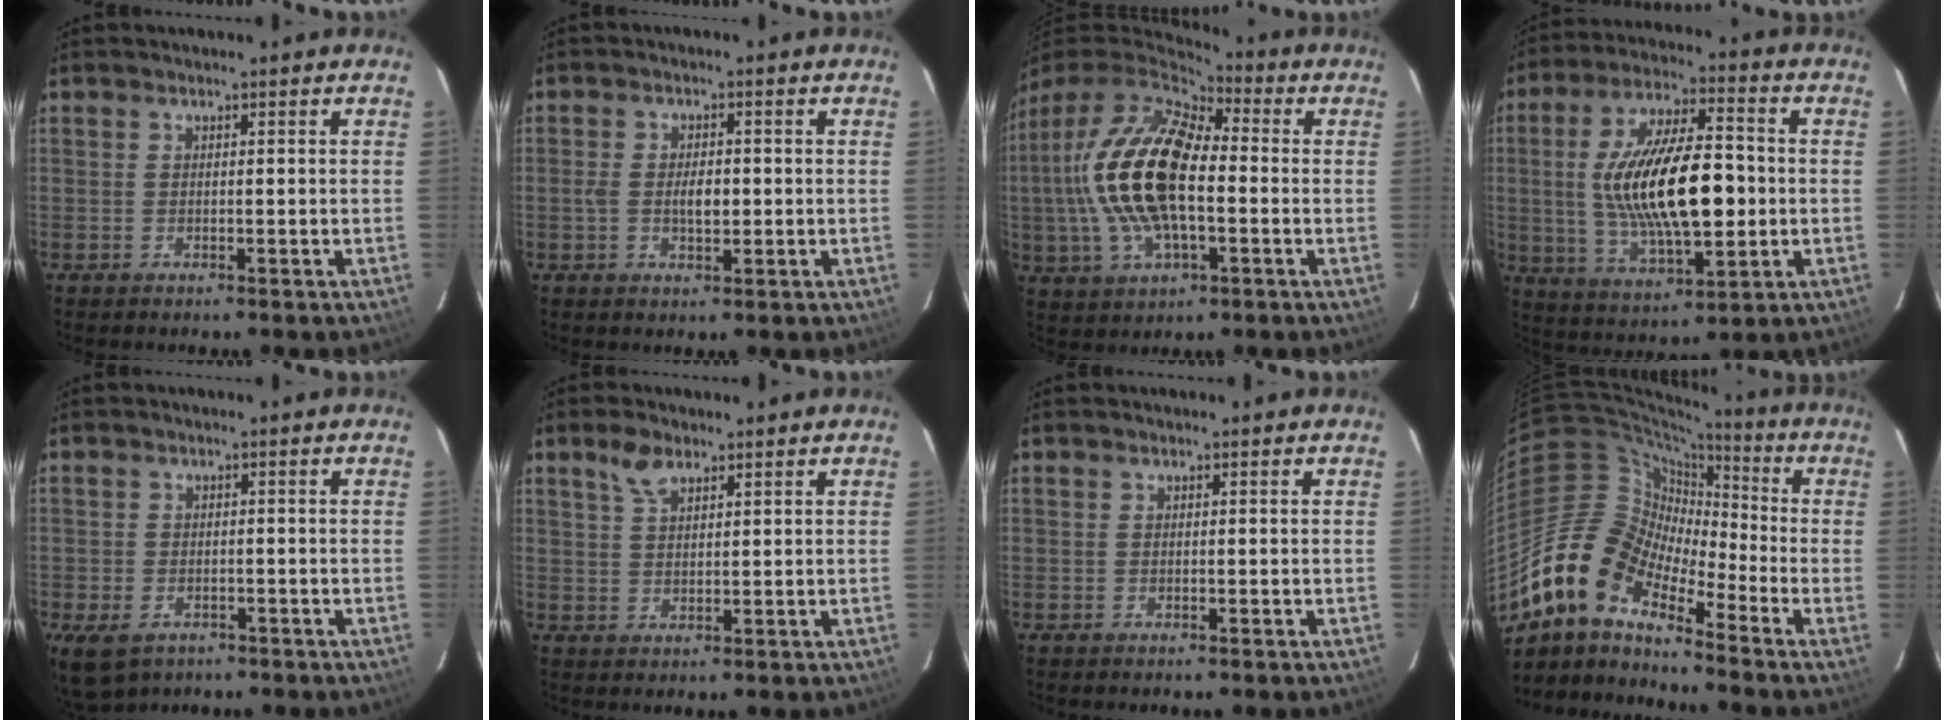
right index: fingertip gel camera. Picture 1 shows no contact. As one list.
[{"total": 4.1, "force": [-0.4, 2.0, 3.6], "torque": [-0.069, 0.002, -0.007]}, {"total": 20.1, "force": [-0.8, 9.5, 17.7], "torque": [-0.359, 0.003, -0.019]}, {"total": 19.9, "force": [-0.5, 7.6, 18.4], "torque": [-0.336, 0.005, 0.001]}, {"total": 6.7, "force": [-3.8, 4.4, 3.3], "torque": [-0.079, -0.019, -0.059]}, {"total": 4.0, "force": [2.6, 2.0, 2.3], "torque": [-0.043, 0.009, 0.051]}, {"total": 0.0}, {"total": 14.9, "force": [-10.6, 6.3, 8.4], "torque": [-0.144, 0.004, -0.221]}]